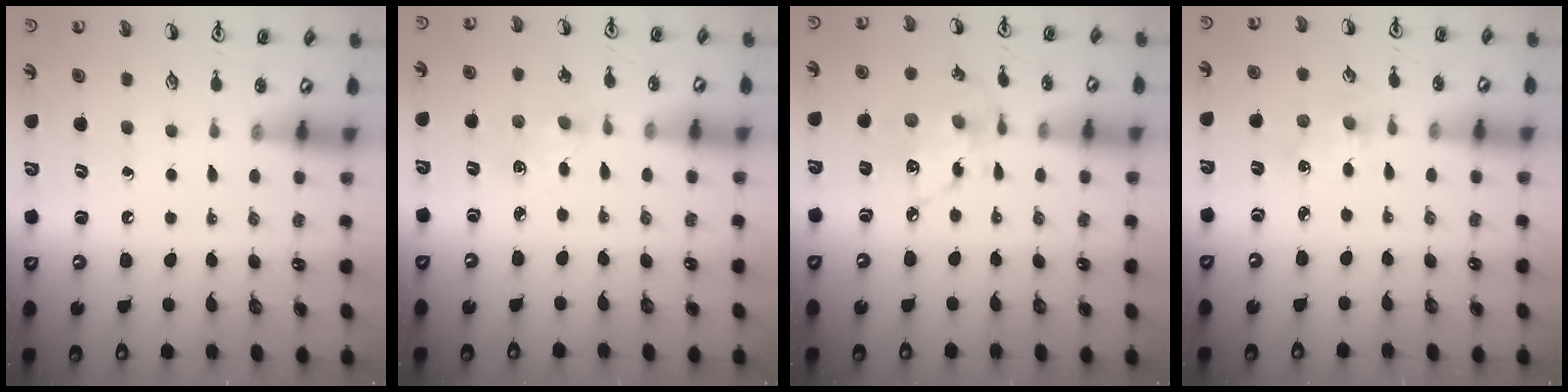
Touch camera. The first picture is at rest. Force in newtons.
{"total": 4.2, "press": 4.2, "slide": 0.6}
{"total": 11.3, "press": 11.3, "slide": 0.9}
{"total": 1.2, "press": 1.2, "slide": 0.2}